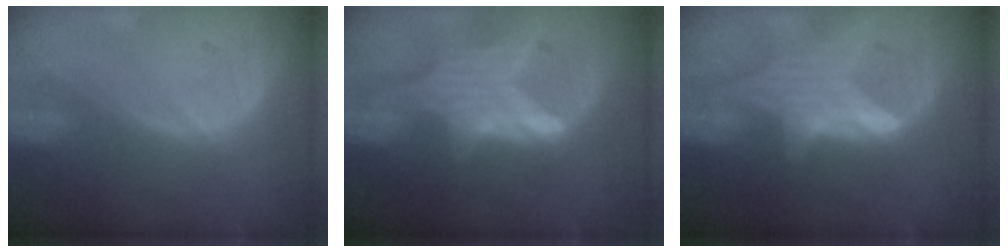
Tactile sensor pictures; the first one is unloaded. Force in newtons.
{"total": 7.4, "press": 6.9, "slide": 2.6}
{"total": 6.2, "press": 6.2, "slide": 0.6}